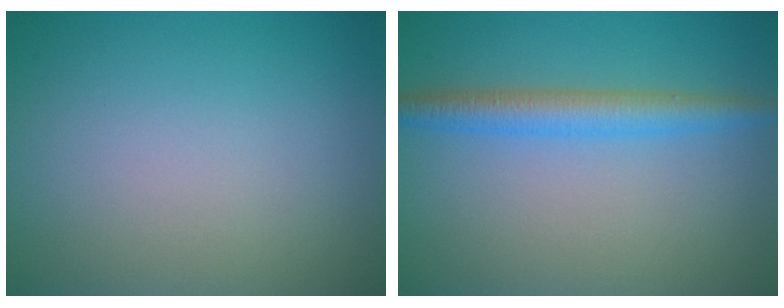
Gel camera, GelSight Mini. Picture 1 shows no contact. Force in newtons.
{"total": 3.5, "press": 3.5, "slide": 0.1}